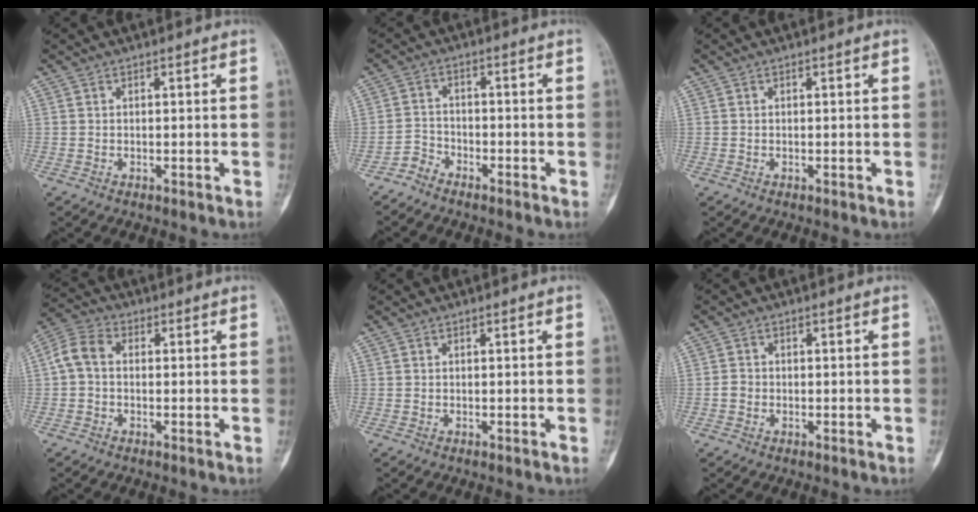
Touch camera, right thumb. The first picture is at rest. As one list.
[{"total": 3.2, "force": [-2.8, 1.5, 0.1], "torque": [0.007, 0.015, -0.061]}, {"total": 0.0}, {"total": 6.1, "force": [0.0, 4.5, 4.1], "torque": [-0.081, 0.021, -0.009]}, {"total": 0.0}, {"total": 1.8, "force": [-0.5, 1.6, 0.6], "torque": [-0.001, 0.008, -0.014]}]